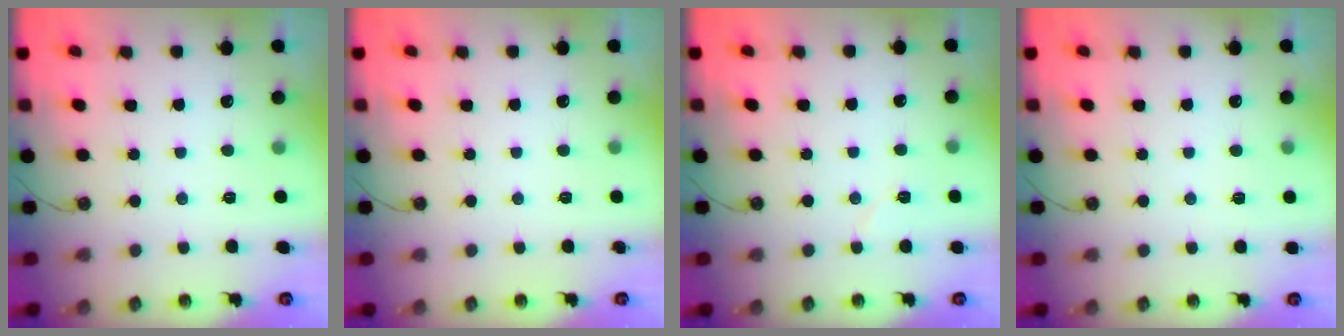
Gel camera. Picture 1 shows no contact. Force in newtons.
{"total": 0.0}
{"total": 5.0, "press": 4.6, "slide": 2.0}
{"total": 2.1, "press": 0.8, "slide": 2.0}